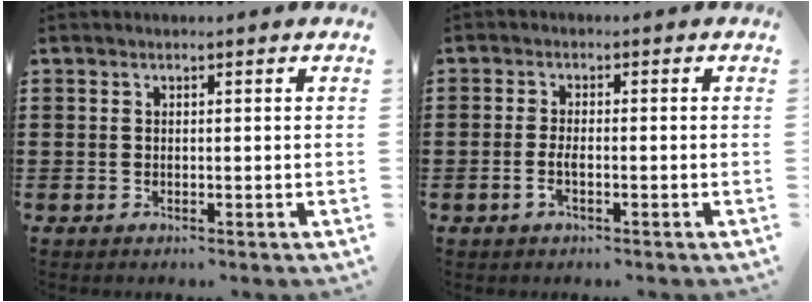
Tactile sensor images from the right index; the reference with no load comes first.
{"total": 2.1, "force": [-0.8, 0.5, 1.9], "torque": [-0.040, -0.002, -0.018]}